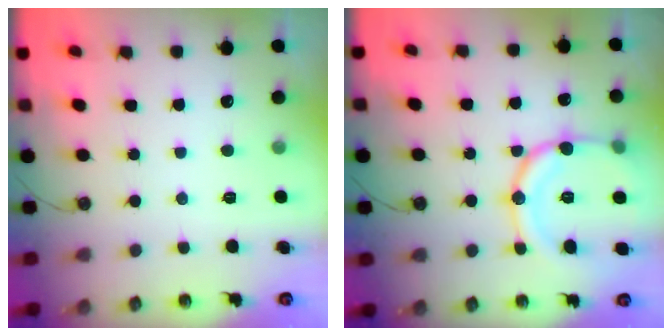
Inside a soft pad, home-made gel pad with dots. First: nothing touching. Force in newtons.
{"total": 16.3, "press": 16.3, "slide": 1.1}